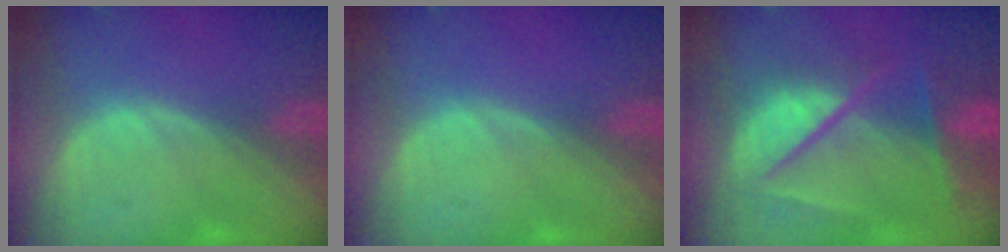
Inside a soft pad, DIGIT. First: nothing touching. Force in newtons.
{"total": 0.0}
{"total": 9.7, "press": 8.3, "slide": 5.0}